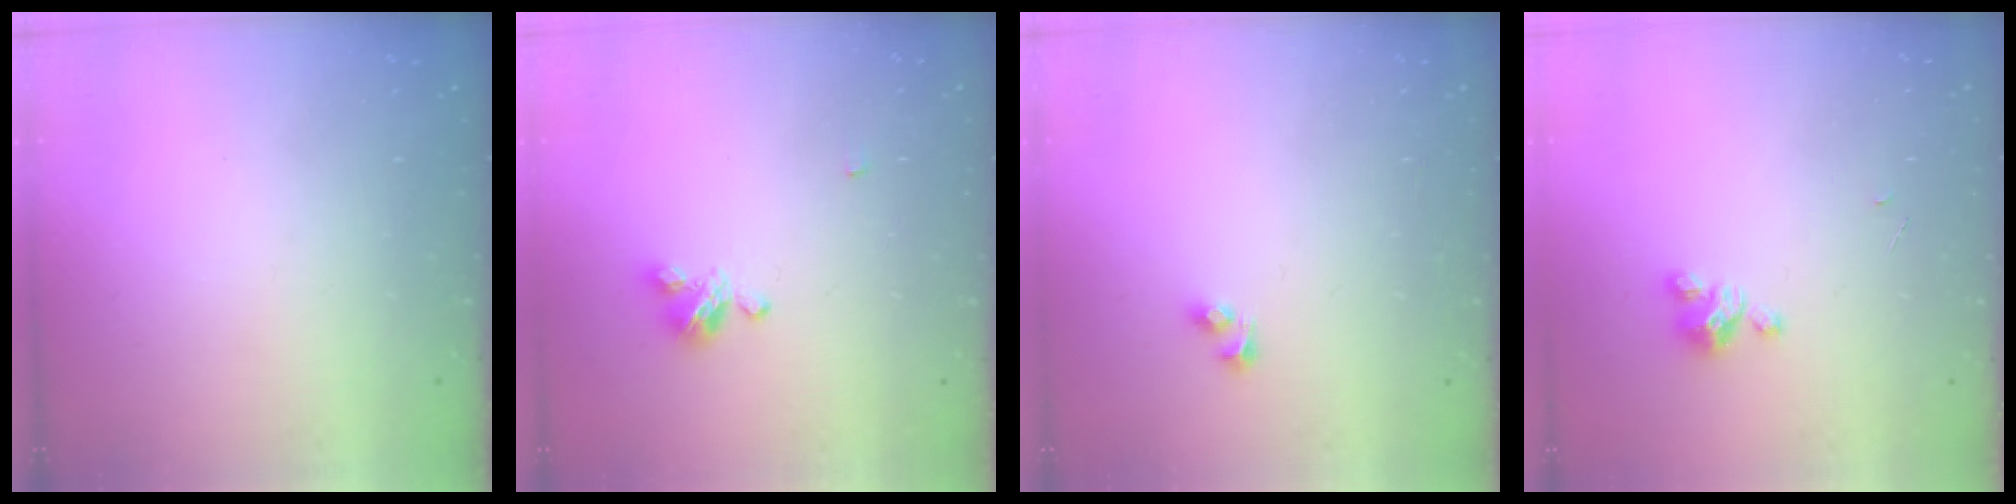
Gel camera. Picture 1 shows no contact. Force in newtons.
{"total": 5.1, "press": 5.0, "slide": 0.5}
{"total": 2.7, "press": 2.4, "slide": 1.1}
{"total": 3.9, "press": 3.9, "slide": 0.2}